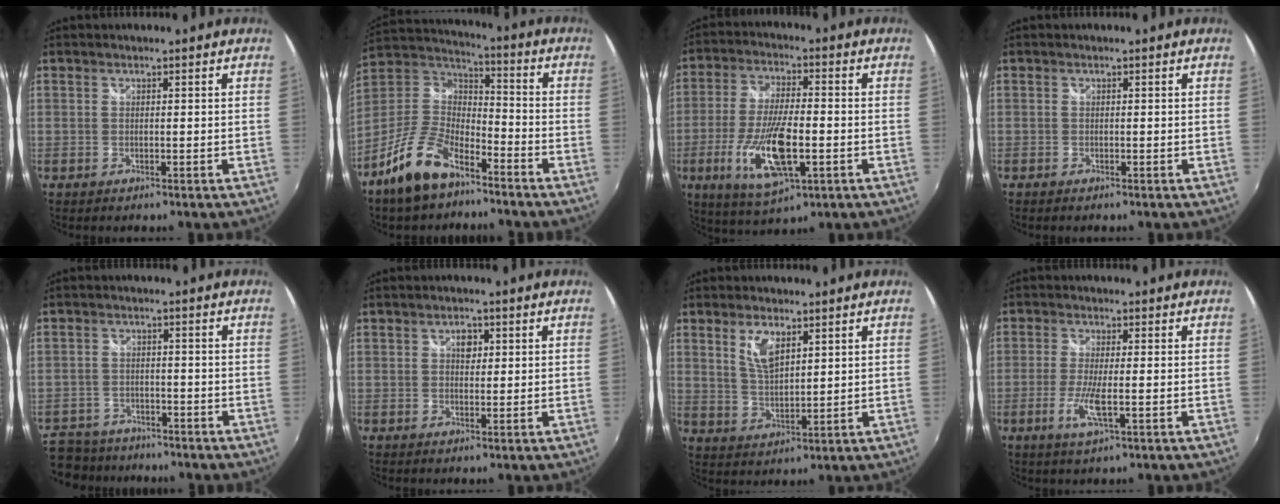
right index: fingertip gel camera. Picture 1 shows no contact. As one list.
[{"total": 14.9, "force": [-9.8, 6.9, 9.0], "torque": [-0.201, 0.001, -0.184]}, {"total": 14.4, "force": [-4.2, 4.8, 12.9], "torque": [-0.260, -0.018, -0.076]}, {"total": 0.5, "force": [-0.5, 0.2, 0.1], "torque": [-0.003, -0.004, -0.012]}, {"total": 10.3, "force": [-8.4, 5.6, 2.2], "torque": [-0.085, 0.005, -0.140]}, {"total": 2.4, "force": [0.7, 1.7, 1.5], "torque": [-0.020, 0.006, 0.010]}, {"total": 6.1, "force": [3.1, 2.6, 4.6], "torque": [-0.084, -0.001, 0.062]}, {"total": 5.3, "force": [-1.8, 0.5, 5.0], "torque": [-0.108, -0.010, -0.036]}]